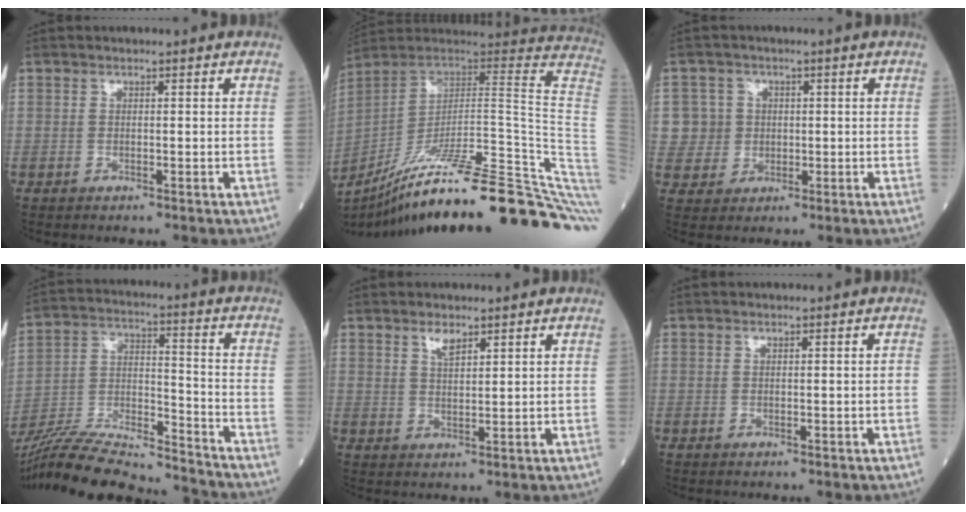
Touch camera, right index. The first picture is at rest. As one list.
[{"total": 35.9, "force": [-24.9, 0.4, 25.9], "torque": [-0.237, -0.033, -0.361]}, {"total": 5.2, "force": [0.8, 5.2, 0.0], "torque": [0.012, 0.010, 0.016]}, {"total": 20.8, "force": [-19.5, 2.1, 7.0], "torque": [-0.156, -0.004, -0.329]}, {"total": 2.4, "force": [1.7, 0.7, 1.5], "torque": [-0.031, 0.000, 0.035]}, {"total": 0.0}]